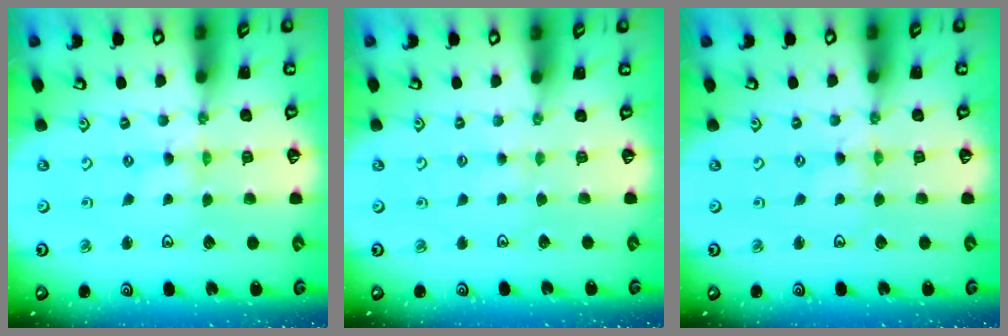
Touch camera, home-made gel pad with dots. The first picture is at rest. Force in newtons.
{"total": 2.3, "press": 2.3, "slide": 0.3}
{"total": 0.0}